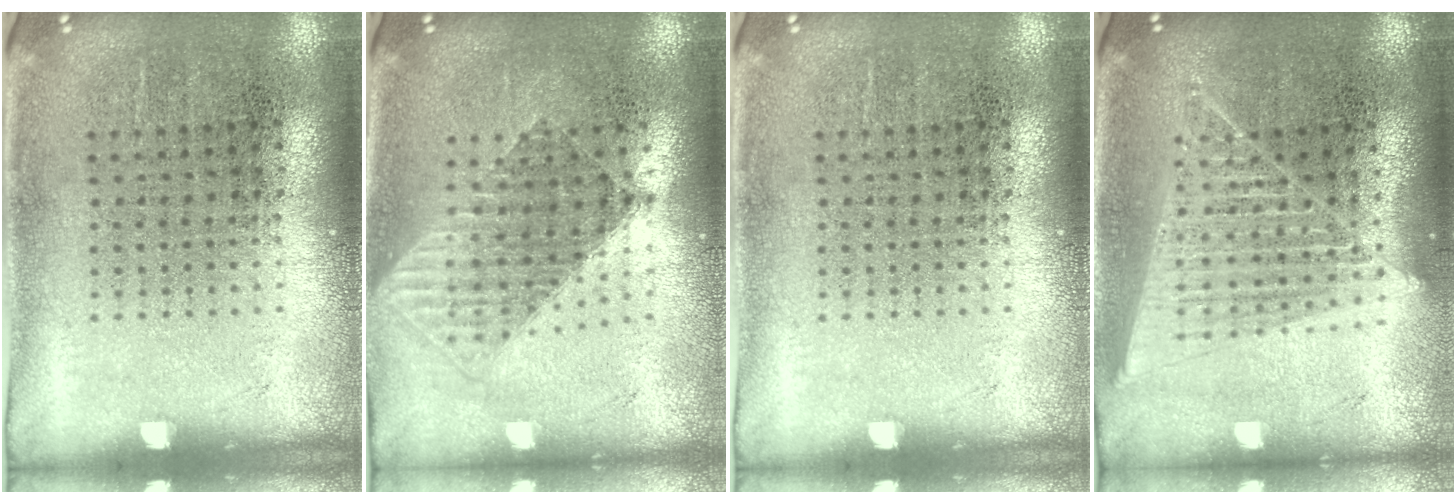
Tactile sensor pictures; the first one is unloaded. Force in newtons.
{"total": 1.5, "press": 1.3, "slide": 0.8}
{"total": 0.0}
{"total": 1.7, "press": 1.6, "slide": 0.7}